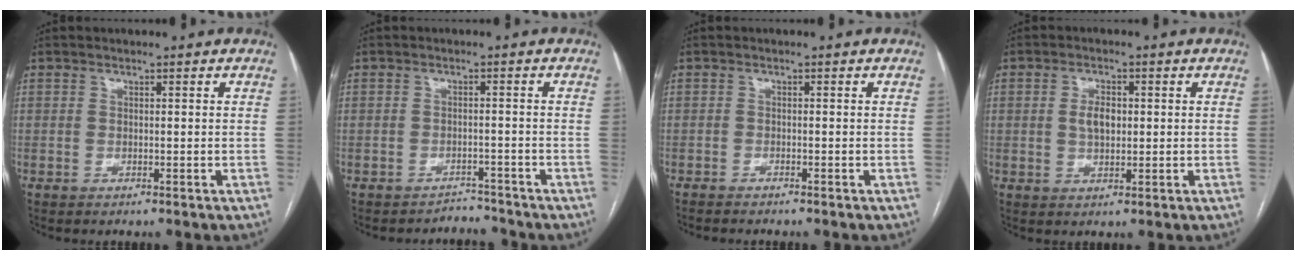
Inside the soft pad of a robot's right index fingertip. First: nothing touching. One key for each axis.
{"total": 2.7, "fx": -2.4, "fy": 0.4, "fz": -1.1, "tx": 0.023, "ty": 0.000, "tz": -0.034}
{"total": 2.3, "fx": -2.1, "fy": 0.2, "fz": 0.9, "tx": -0.016, "ty": -0.003, "tz": -0.029}
{"total": 3.8, "fx": 0.4, "fy": 2.0, "fz": 3.2, "tx": -0.060, "ty": 0.006, "tz": 0.010}